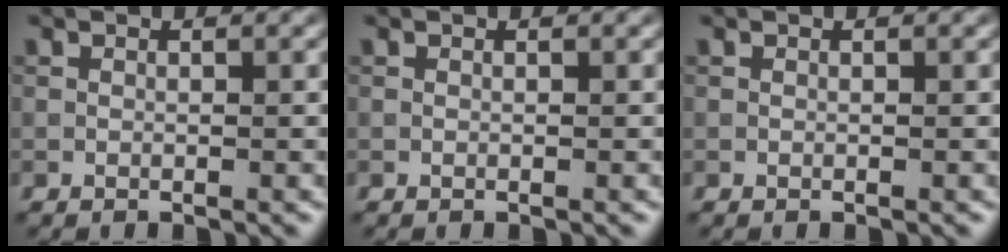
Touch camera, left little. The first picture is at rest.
{"total": 0.0}
{"total": 0.0}